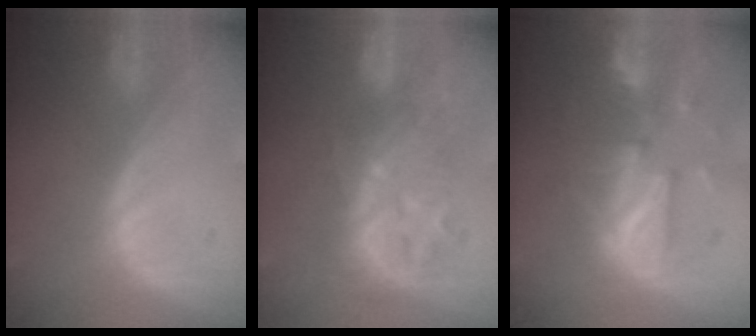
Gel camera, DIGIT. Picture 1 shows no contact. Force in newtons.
{"total": 9.2, "press": 8.1, "slide": 4.5}
{"total": 9.9, "press": 8.8, "slide": 4.7}